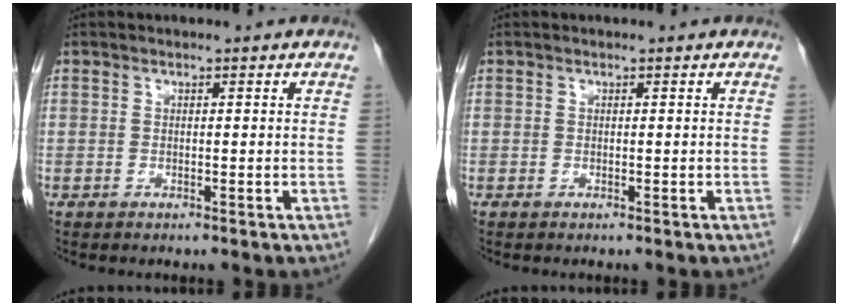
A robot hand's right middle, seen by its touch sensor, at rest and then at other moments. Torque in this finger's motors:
{"motor_torque": [-0.19, -0.05, -0.02, -0.01]}